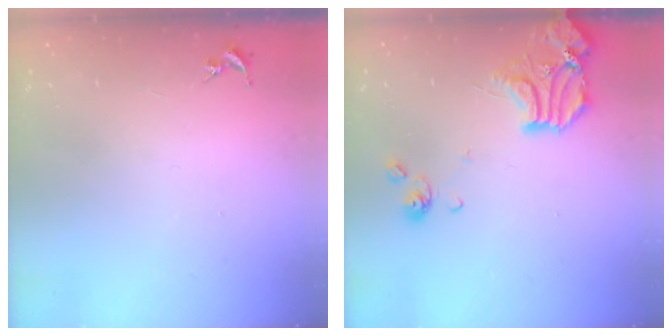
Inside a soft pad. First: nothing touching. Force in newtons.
{"total": 14.9, "press": 14.7, "slide": 2.2}